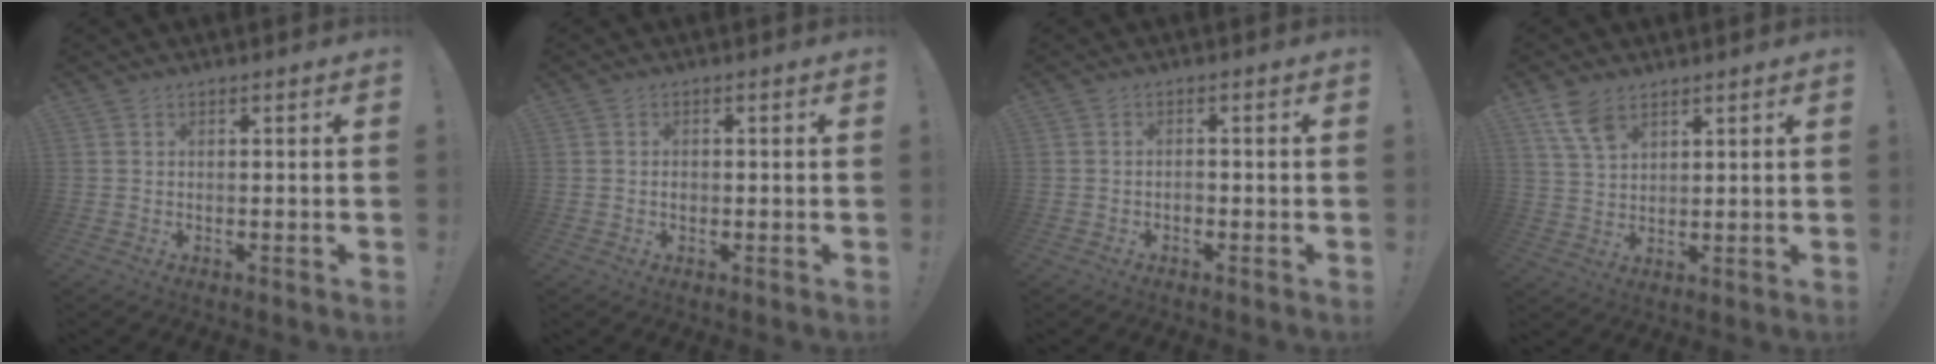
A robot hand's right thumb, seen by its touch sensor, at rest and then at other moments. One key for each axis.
{"total": 1.1, "fx": -0.5, "fy": 0.8, "fz": 0.6, "tx": -0.008, "ty": 0.002, "tz": -0.010}
{"total": 1.2, "fx": -0.7, "fy": 0.8, "fz": 0.6, "tx": -0.010, "ty": -0.001, "tz": -0.013}
{"total": 7.6, "fx": 4.7, "fy": 4.2, "fz": 4.3, "tx": -0.081, "ty": -0.017, "tz": 0.092}